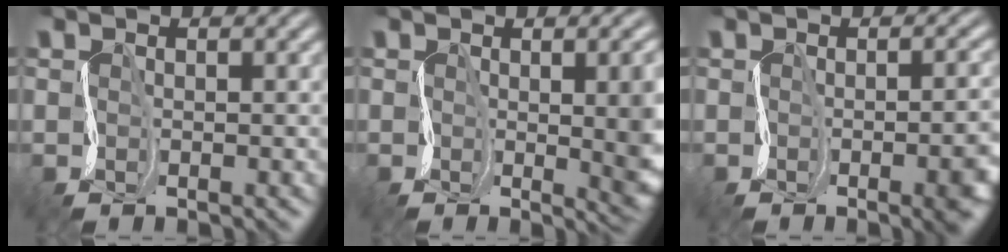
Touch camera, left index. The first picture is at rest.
{"total": 9.8, "force": [0.0, 4.1, 9.0], "torque": [-0.096, -0.002, 0.010]}
{"total": 7.7, "force": [-2.2, 3.1, 6.7], "torque": [-0.048, 0.000, -0.025]}